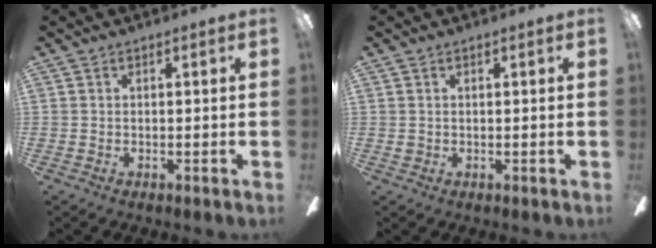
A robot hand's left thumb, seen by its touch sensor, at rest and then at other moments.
{"total": 0.7, "force": [0.2, 0.7, 0.2], "torque": [-0.004, 0.005, 0.003]}